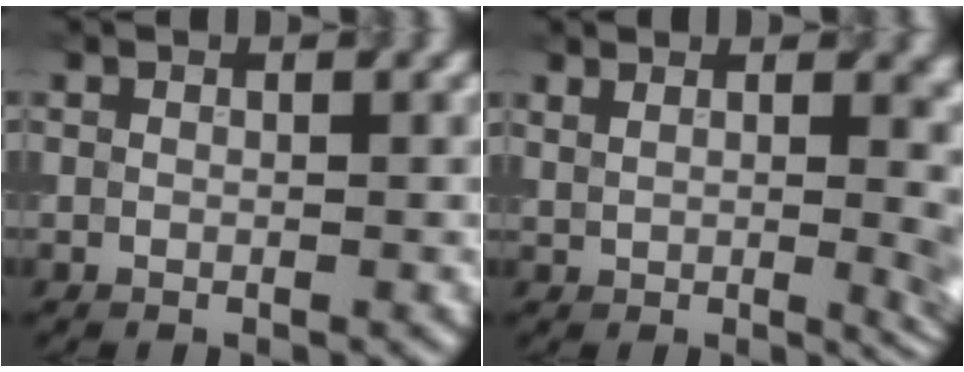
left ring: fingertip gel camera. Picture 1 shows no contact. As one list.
[{"total": 8.7, "force": [2.9, 4.6, 6.8], "torque": [-0.037, 0.026, 0.032]}]